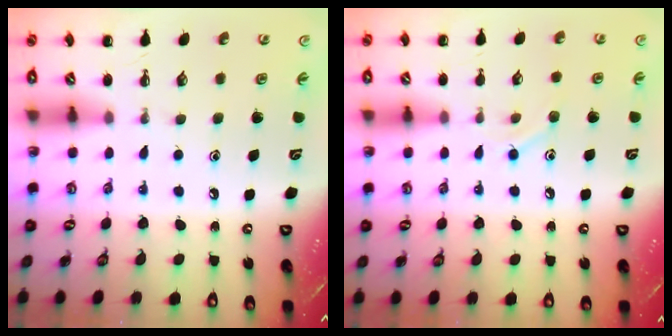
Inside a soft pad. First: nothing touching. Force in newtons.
{"total": 7.9, "press": 7.7, "slide": 1.6}